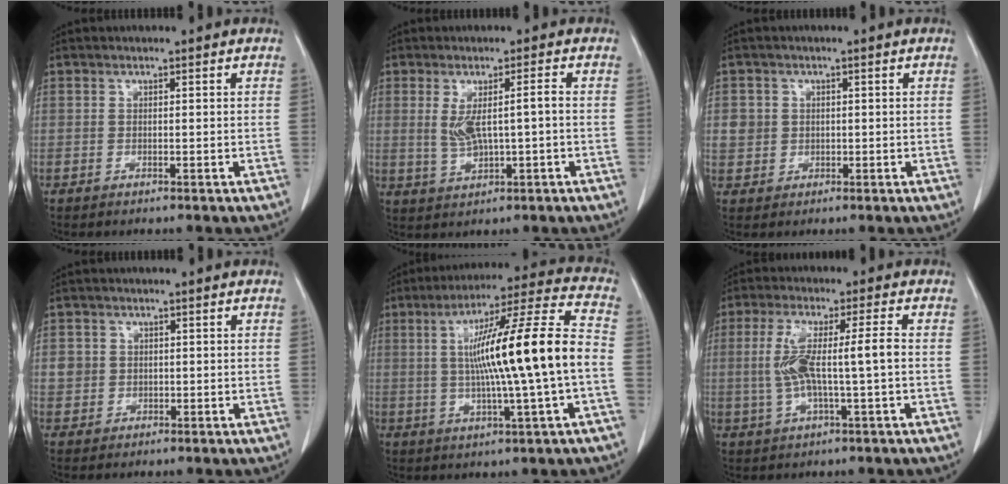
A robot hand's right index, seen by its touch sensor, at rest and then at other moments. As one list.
[{"total": 5.2, "force": [0.2, 1.0, 5.1], "torque": [-0.099, 0.013, 0.015]}, {"total": 3.1, "force": [0.4, 3.0, 0.8], "torque": [-0.006, 0.009, 0.014]}, {"total": 2.8, "force": [0.3, 2.7, 0.6], "torque": [-0.003, 0.010, 0.012]}, {"total": 17.6, "force": [-0.4, -0.5, 17.6], "torque": [-0.288, 0.015, -0.011]}, {"total": 8.5, "force": [-0.1, 0.6, 8.4], "torque": [-0.171, 0.017, 0.000]}]